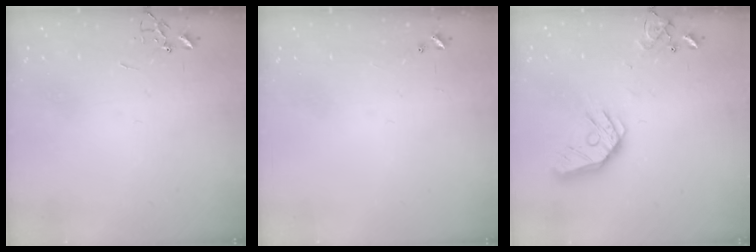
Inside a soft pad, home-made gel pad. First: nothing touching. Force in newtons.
{"total": 0.0}
{"total": 15.8, "press": 15.5, "slide": 2.5}